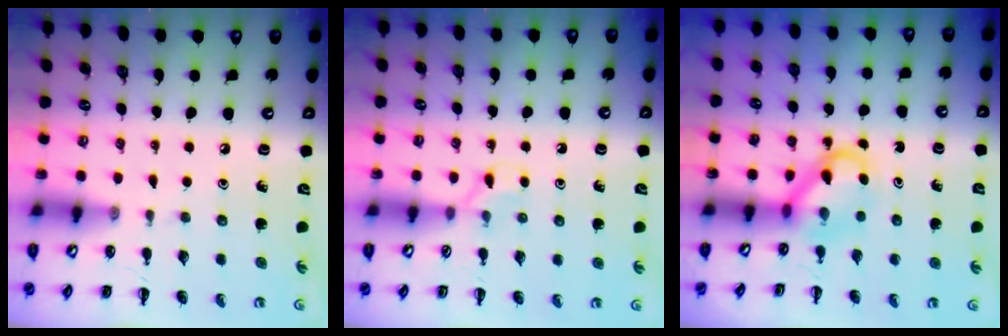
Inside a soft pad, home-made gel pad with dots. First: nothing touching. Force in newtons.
{"total": 3.6, "press": 3.4, "slide": 1.3}
{"total": 4.6, "press": 4.6, "slide": 0.6}